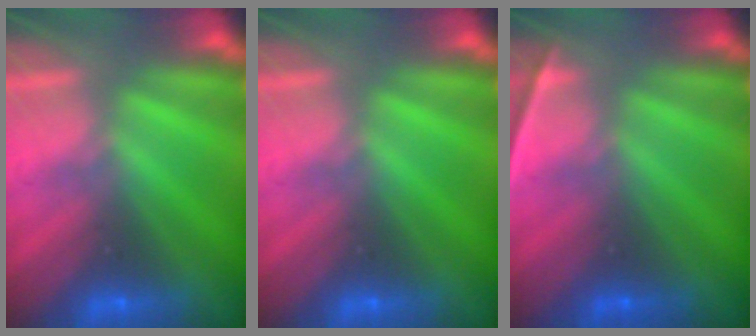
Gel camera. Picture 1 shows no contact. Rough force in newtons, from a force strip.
{"total": 0.0}
{"total": 2.2}